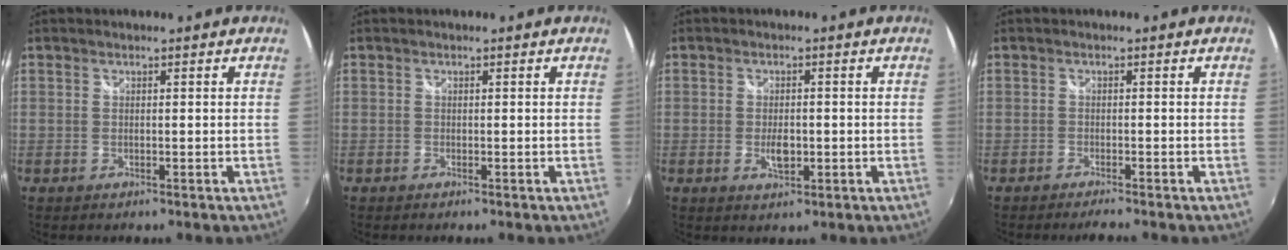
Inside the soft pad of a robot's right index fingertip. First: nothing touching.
{"total": 0.0}
{"total": 3.5, "force": [-0.8, 1.8, 2.8], "torque": [-0.050, -0.005, -0.013]}
{"total": 2.3, "force": [-2.0, -0.1, 1.0], "torque": [-0.023, -0.012, -0.037]}